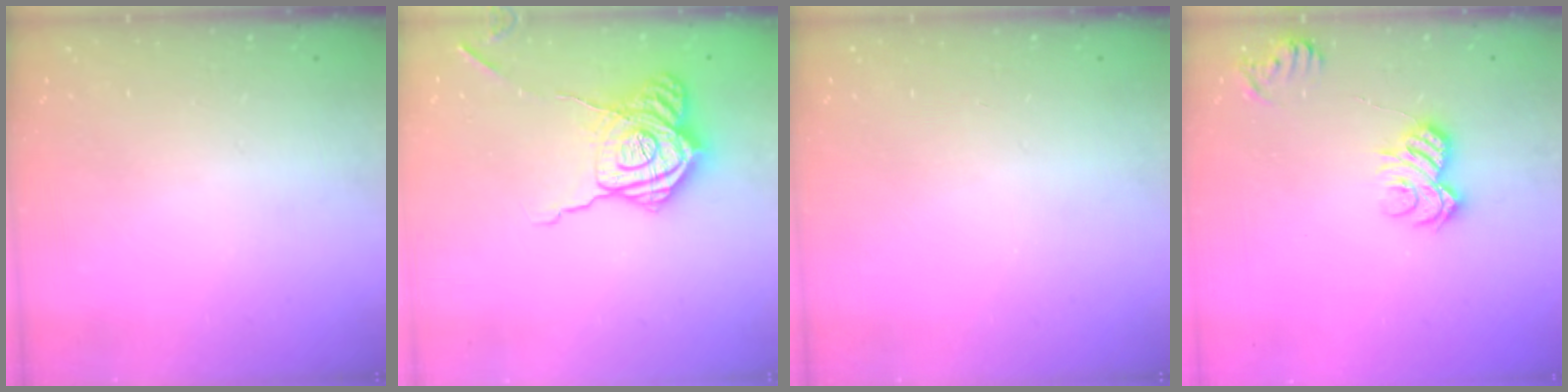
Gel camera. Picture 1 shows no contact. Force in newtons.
{"total": 18.6, "press": 18.6, "slide": 1.4}
{"total": 0.0}
{"total": 8.6, "press": 8.6, "slide": 0.0}